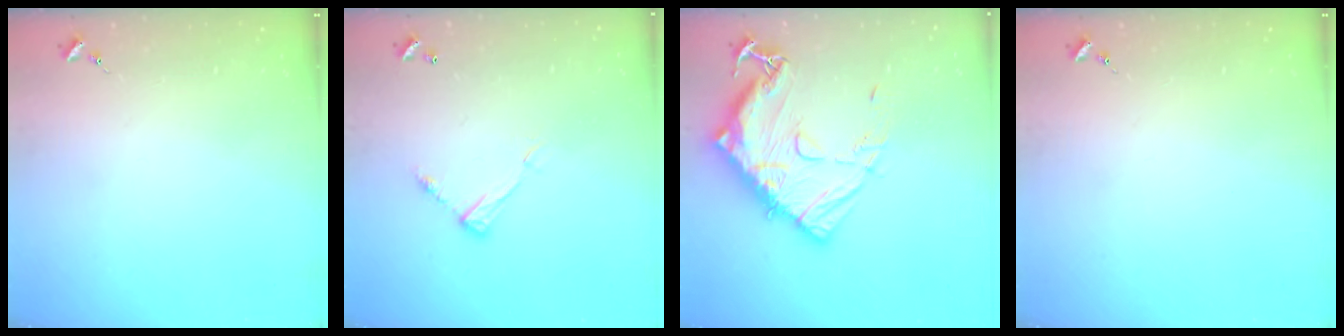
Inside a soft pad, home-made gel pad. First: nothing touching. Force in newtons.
{"total": 7.9, "press": 7.9, "slide": 0.3}
{"total": 19.9, "press": 19.8, "slide": 1.7}
{"total": 0.0}